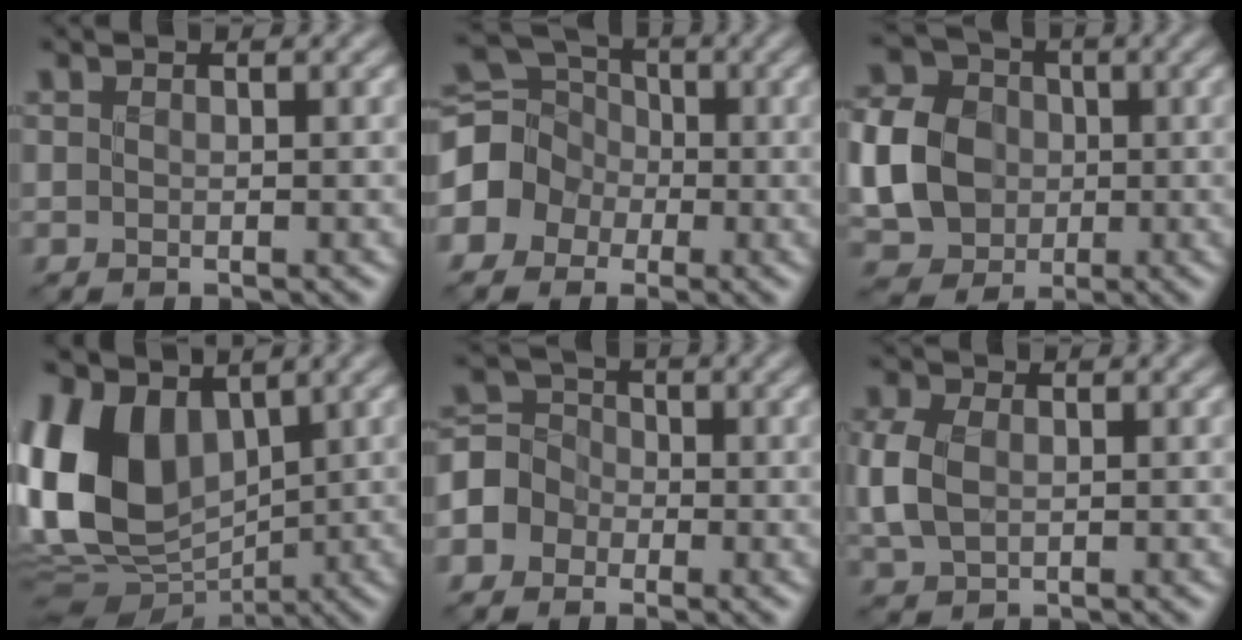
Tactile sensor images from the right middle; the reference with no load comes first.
{"total": 5.8, "force": [-1.7, 5.2, 2.1], "torque": [-0.036, -0.002, -0.059]}
{"total": 9.8, "force": [-1.2, 8.7, 4.5], "torque": [-0.108, -0.010, -0.041]}
{"total": 9.9, "force": [1.4, 6.9, 7.0], "torque": [-0.149, 0.000, 0.009]}
{"total": 3.9, "force": [-1.8, 3.4, 0.4], "torque": [0.020, 0.016, -0.059]}
{"total": 3.3, "force": [-0.3, 2.4, 2.3], "torque": [-0.059, 0.002, -0.010]}